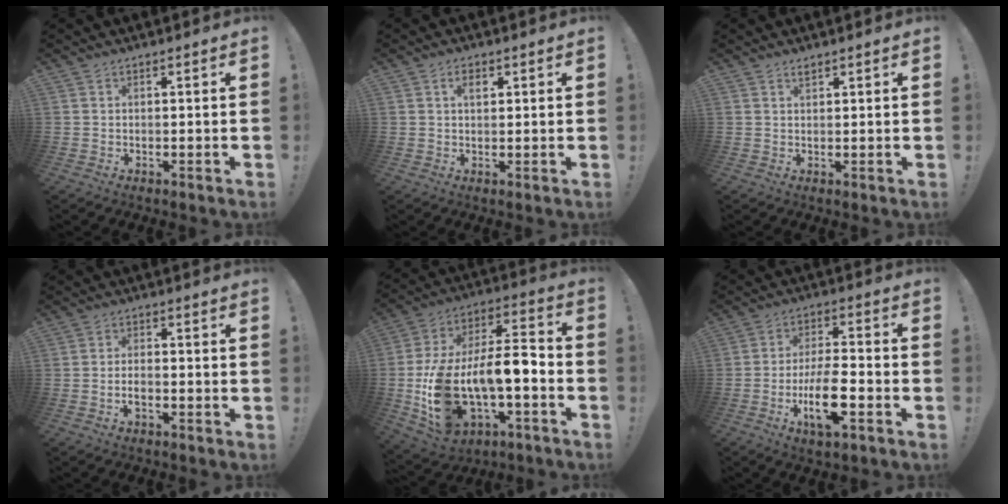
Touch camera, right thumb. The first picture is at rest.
{"total": 2.6, "force": [1.0, 1.5, 1.9], "torque": [-0.032, 0.004, 0.015]}
{"total": 1.3, "force": [1.1, 0.4, 0.4], "torque": [0.001, -0.004, 0.020]}
{"total": 2.6, "force": [-1.3, 1.0, 2.0], "torque": [-0.047, 0.004, -0.022]}
{"total": 19.3, "force": [-5.6, 10.2, 15.4], "torque": [-0.319, 0.010, -0.082]}
{"total": 12.6, "force": [-4.7, 4.1, 10.9], "torque": [-0.203, 0.012, -0.080]}